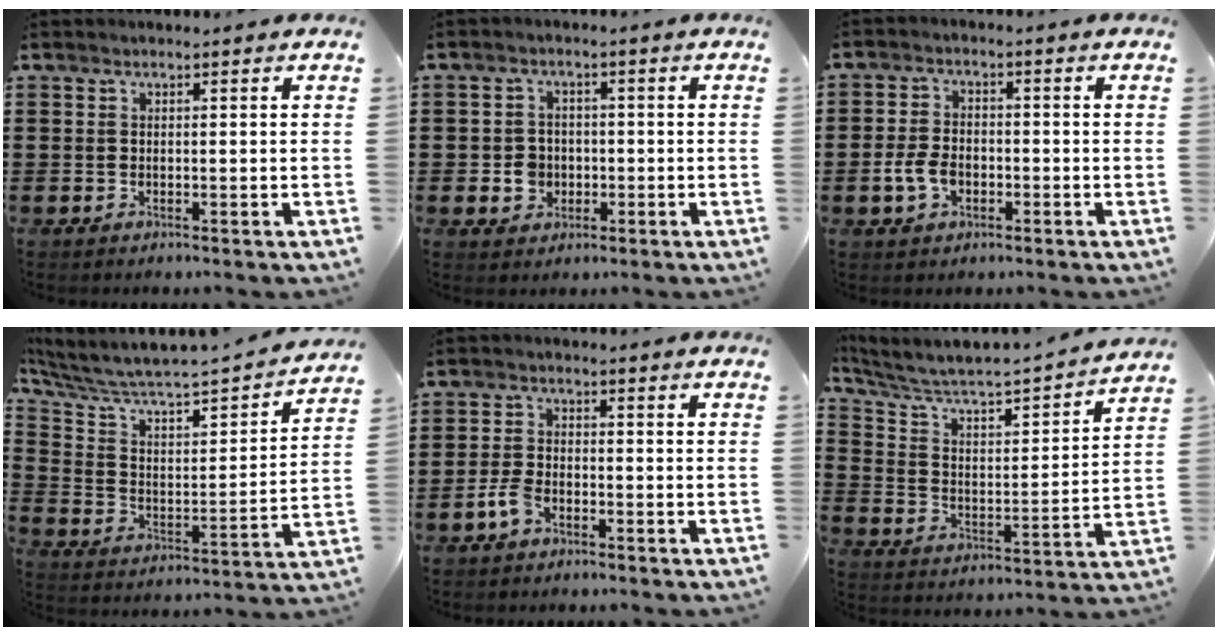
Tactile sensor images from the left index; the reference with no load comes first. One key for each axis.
{"total": 3.5, "fx": -0.8, "fy": 3.2, "fz": 1.4, "tx": -0.035, "ty": 0.004, "tz": -0.017}
{"total": 4.9, "fx": -1.5, "fy": 3.1, "fz": 3.4, "tx": -0.082, "ty": 0.001, "tz": -0.032}
{"total": 4.7, "fx": 4.1, "fy": 1.1, "fz": 2.0, "tx": -0.067, "ty": -0.048, "tz": 0.060}
{"total": 3.7, "fx": -2.1, "fy": 1.8, "fz": 2.5, "tx": -0.064, "ty": 0.001, "tz": -0.043}
{"total": 3.9, "fx": 3.4, "fy": 0.7, "fz": 1.8, "tx": -0.059, "ty": -0.038, "tz": 0.044}